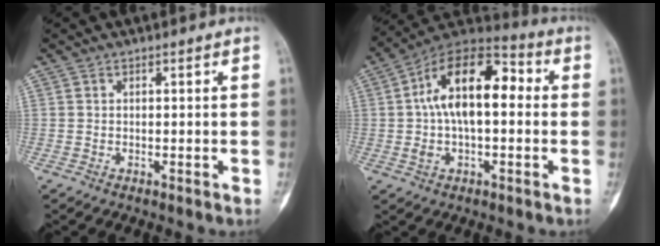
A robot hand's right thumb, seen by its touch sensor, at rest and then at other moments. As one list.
[{"total": 17.5, "force": [1.5, 9.3, 14.7], "torque": [-0.235, 0.044, 0.015]}]